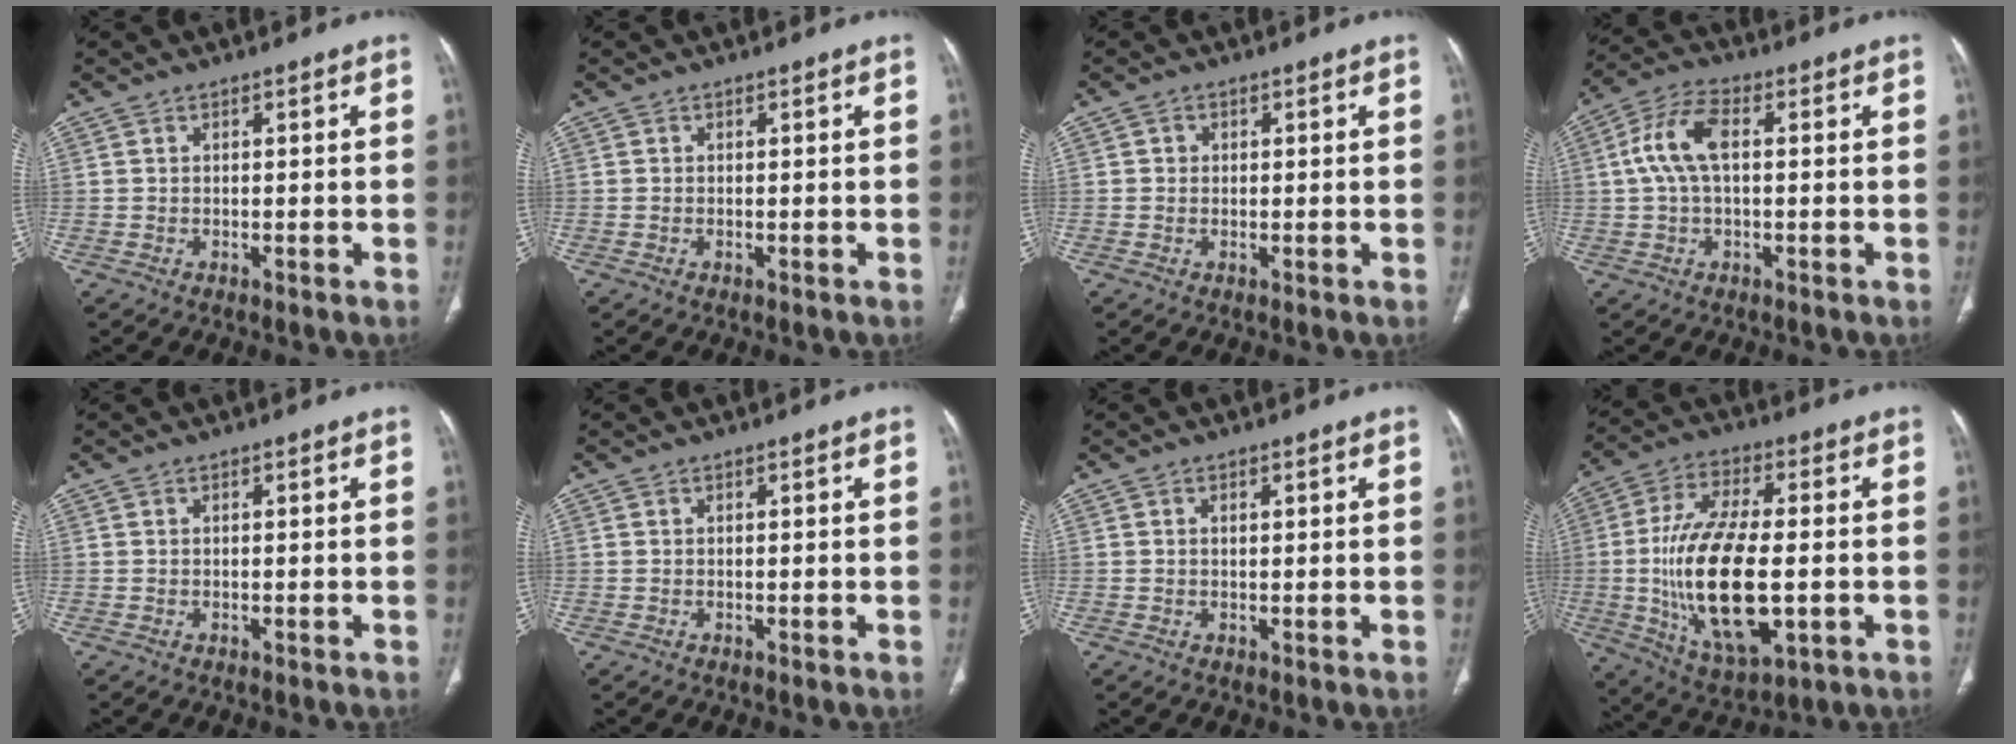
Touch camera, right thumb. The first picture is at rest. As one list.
[{"total": 0.0}, {"total": 1.1, "force": [0.2, 1.1, 0.3], "torque": [0.001, 0.003, 0.001]}, {"total": 8.5, "force": [0.9, 4.2, 7.3], "torque": [-0.160, 0.027, 0.015]}, {"total": 0.0}, {"total": 0.0}, {"total": 1.0, "force": [0.3, 0.5, 0.8], "torque": [-0.017, 0.001, 0.006]}, {"total": 21.3, "force": [-2.4, 9.4, 19.0], "torque": [-0.367, -0.004, -0.029]}]